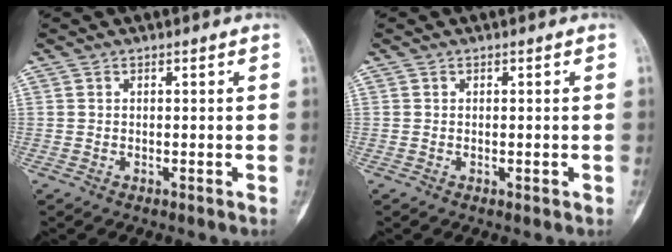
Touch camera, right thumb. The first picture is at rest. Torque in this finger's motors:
{"motor_torque": [-0.29, 0.03, -0.15, 0.18, -0.04]}